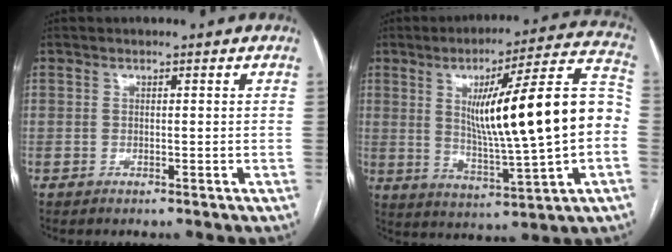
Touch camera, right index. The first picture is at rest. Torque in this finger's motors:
{"motor_torque": [1.42, -0.46, 1.05, 0.21]}